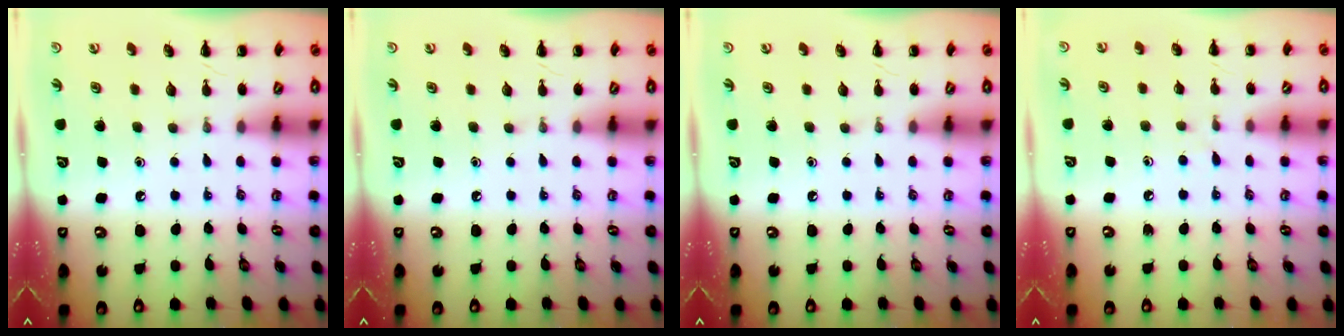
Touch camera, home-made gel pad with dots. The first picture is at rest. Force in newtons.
{"total": 0.0}
{"total": 0.0}
{"total": 3.0, "press": 2.6, "slide": 1.4}